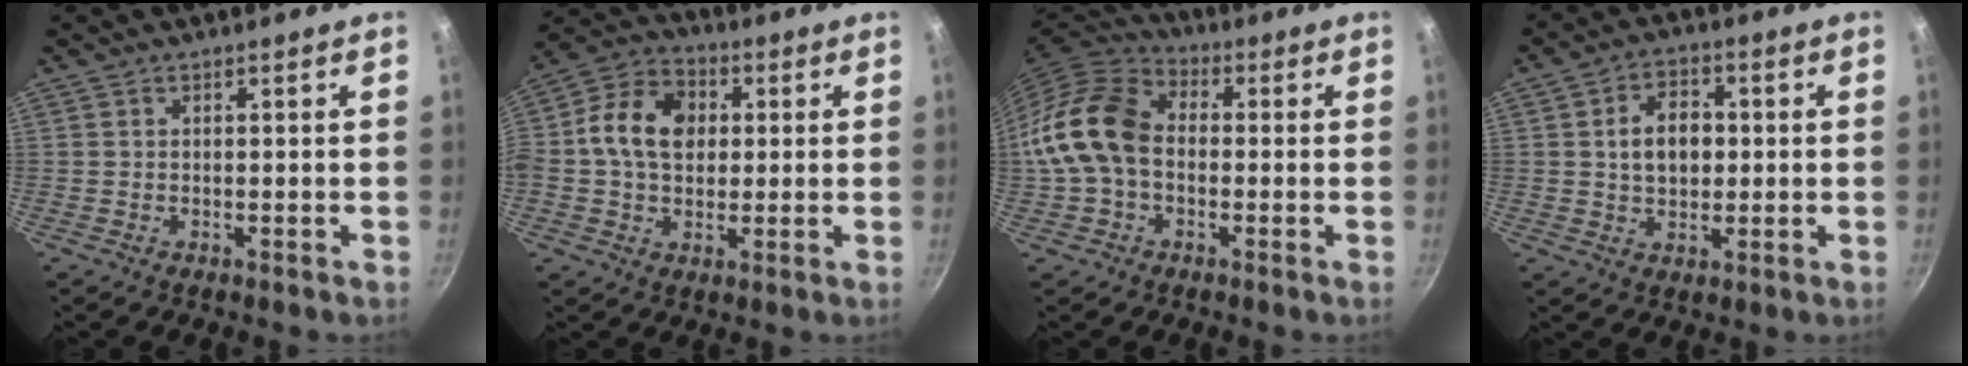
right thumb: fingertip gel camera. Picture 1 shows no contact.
{"total": 13.4, "force": [1.5, 10.1, 8.7], "torque": [-0.131, 0.018, 0.006]}
{"total": 14.1, "force": [-1.0, 10.2, 9.7], "torque": [-0.159, 0.033, -0.037]}
{"total": 8.3, "force": [0.7, 5.9, 5.8], "torque": [-0.073, 0.011, 0.009]}